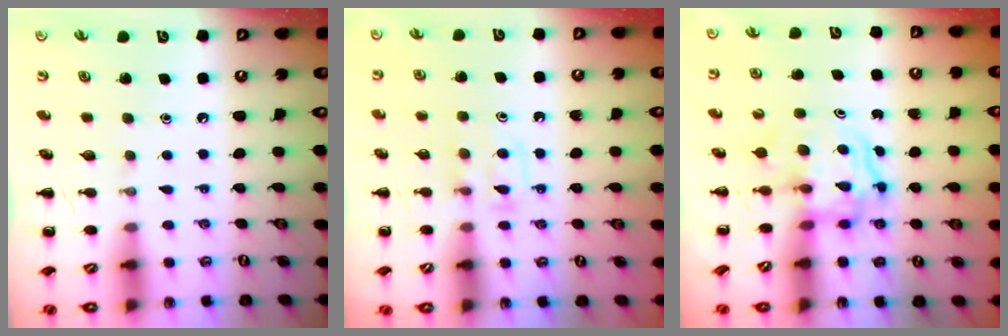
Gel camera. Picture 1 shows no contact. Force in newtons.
{"total": 6.3, "press": 6.0, "slide": 1.8}
{"total": 3.4, "press": 3.4, "slide": 0.3}